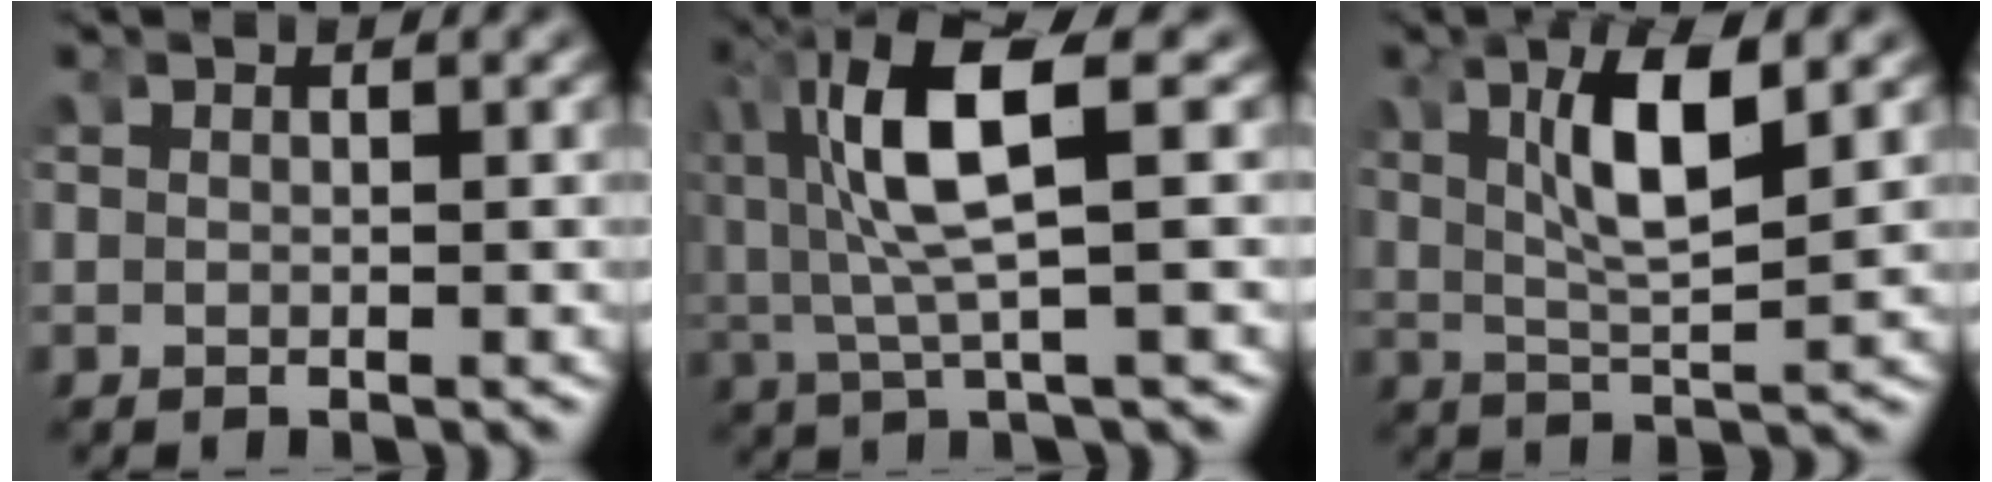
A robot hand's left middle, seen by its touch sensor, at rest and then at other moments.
{"total": 7.6, "force": [0.8, 3.2, 6.8], "torque": [-0.149, 0.000, 0.016]}
{"total": 6.0, "force": [1.7, 1.9, 5.4], "torque": [-0.101, -0.003, 0.032]}